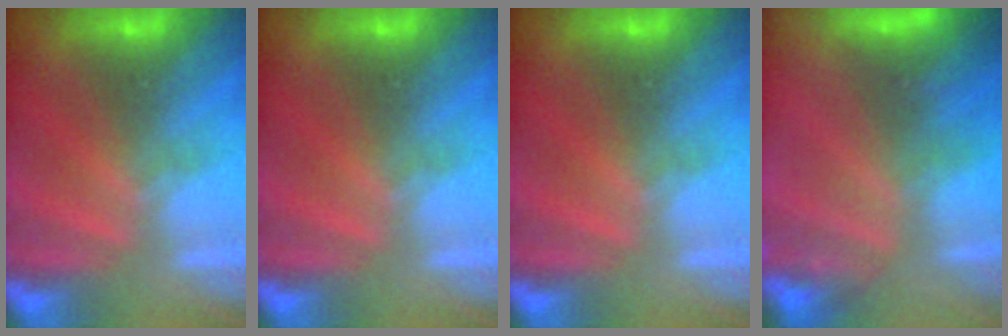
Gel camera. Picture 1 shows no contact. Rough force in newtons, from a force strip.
{"total": 0.0}
{"total": 0.0}
{"total": 3.9}